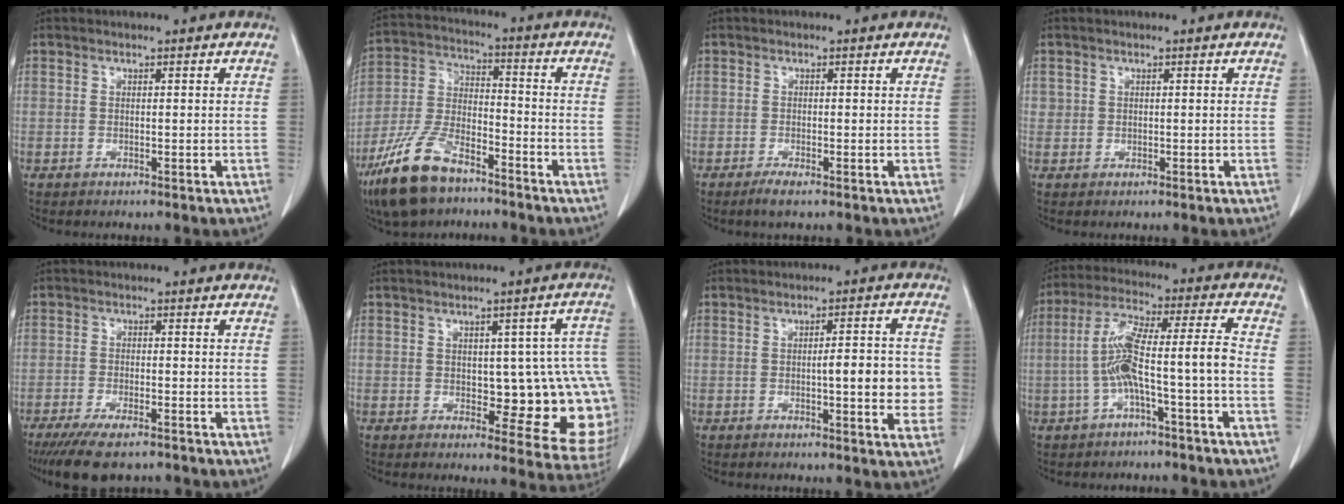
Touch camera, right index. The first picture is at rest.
{"total": 13.0, "force": [-8.9, 5.2, 8.0], "torque": [-0.176, -0.008, -0.172]}
{"total": 1.7, "force": [-1.2, 0.2, 1.2], "torque": [-0.026, -0.004, -0.022]}
{"total": 0.7, "force": [0.1, 0.7, 0.1], "torque": [0.006, 0.005, 0.003]}
{"total": 8.6, "force": [-6.6, 2.2, 5.1], "torque": [-0.081, -0.015, -0.104]}
{"total": 14.2, "force": [-1.2, 5.2, 13.1], "torque": [-0.111, 0.019, 0.000]}
{"total": 7.0, "force": [-0.7, 1.7, 6.8], "torque": [-0.085, 0.008, -0.010]}
{"total": 9.6, "force": [-2.6, 0.0, 9.2], "torque": [-0.183, 0.032, -0.046]}